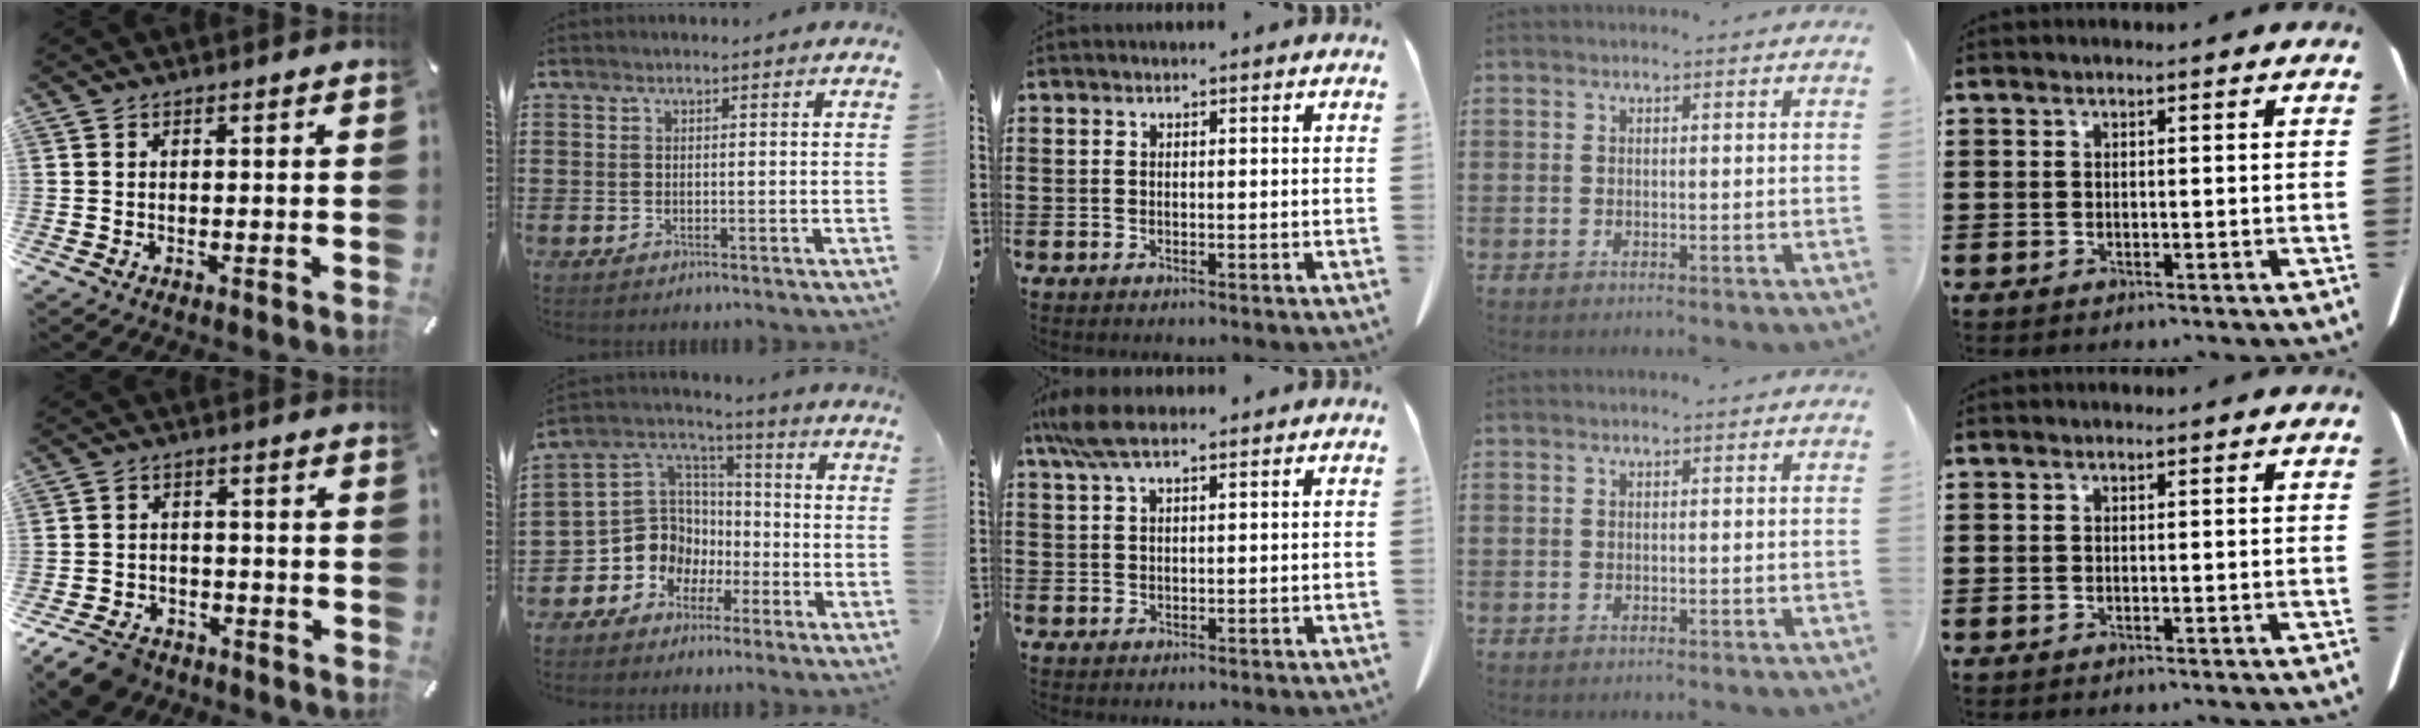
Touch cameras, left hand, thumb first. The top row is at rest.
{"thumb": {"total": 7.4, "force": [-5.6, 4.0, 2.7], "torque": [-0.054, 0.028, -0.105]}, "index": {"total": 9.2, "force": [-3.0, 8.4, 2.0], "torque": [-0.089, 0.002, -0.057]}, "middle": {"total": 5.5, "force": [3.5, 1.4, 4.0], "torque": [-0.086, -0.002, 0.065]}}